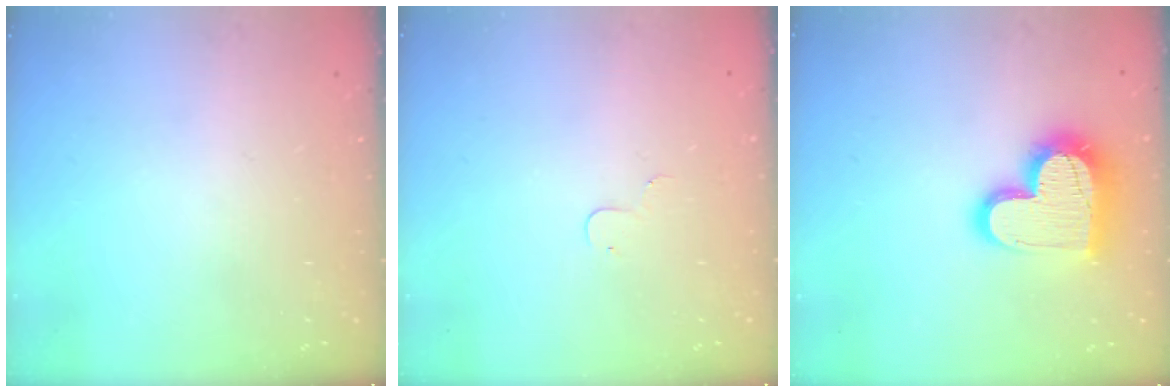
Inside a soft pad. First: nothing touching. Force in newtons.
{"total": 3.4, "press": 3.4, "slide": 0.4}
{"total": 18.6, "press": 18.6, "slide": 1.3}